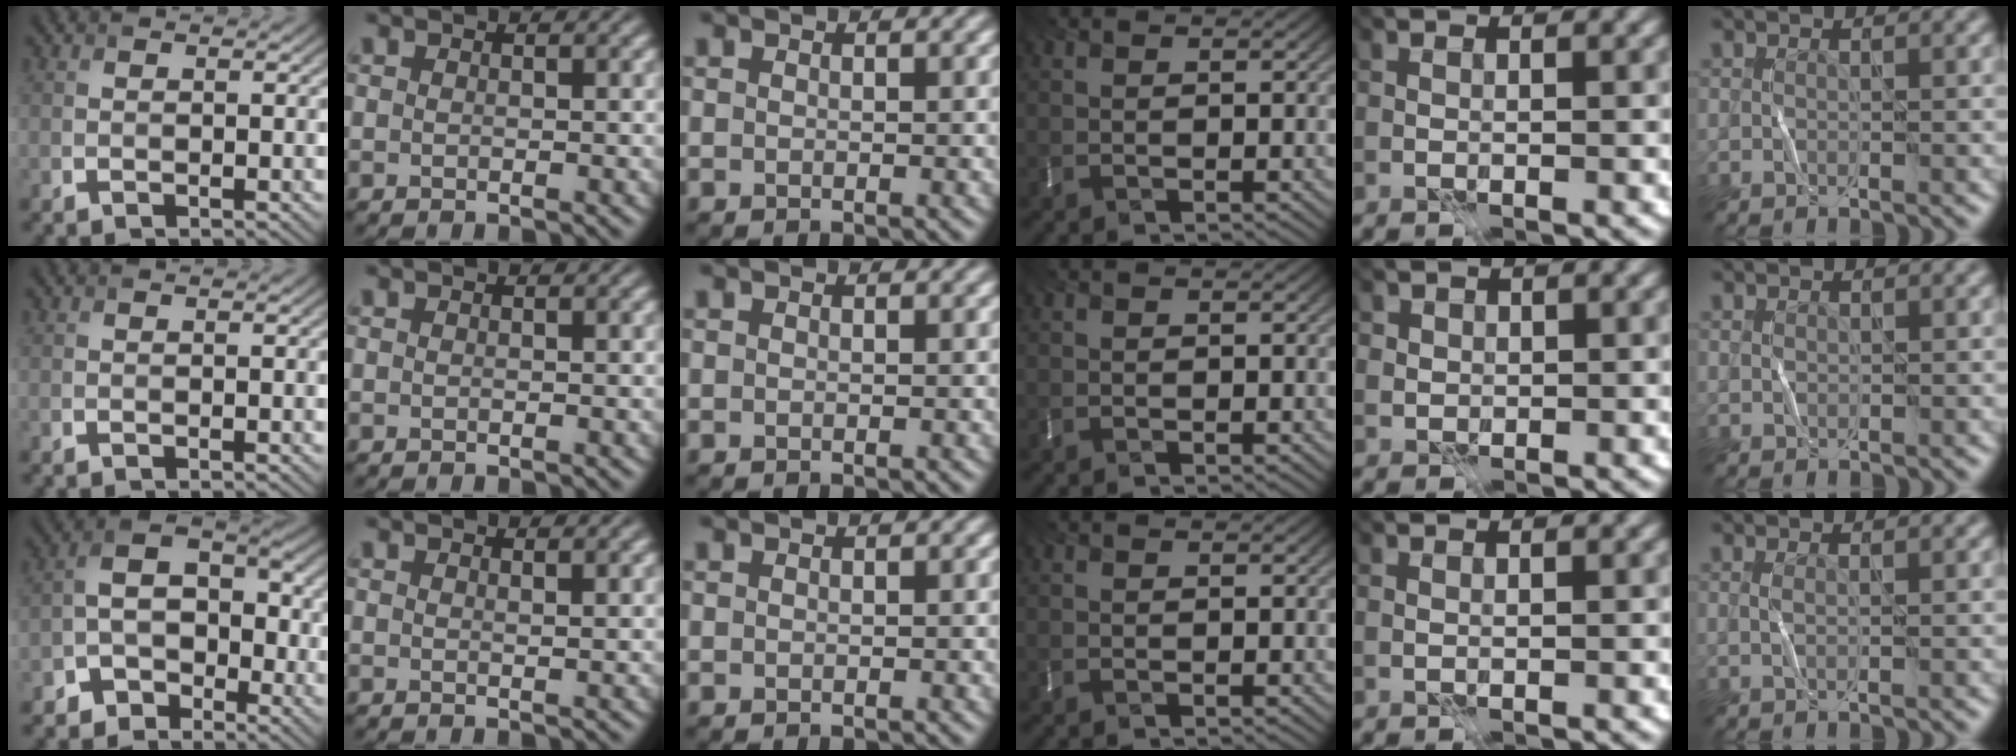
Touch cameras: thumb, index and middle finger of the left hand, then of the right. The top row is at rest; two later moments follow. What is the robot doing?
{"motion": "fold", "object": "bubble wrap"}